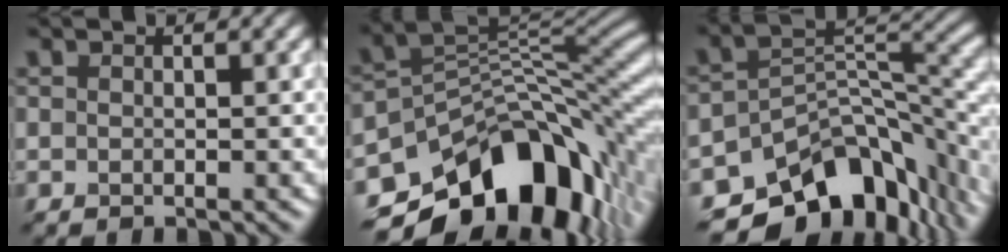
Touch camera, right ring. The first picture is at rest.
{"total": 13.5, "force": [-6.7, 8.1, 8.5], "torque": [-0.130, 0.005, -0.111]}
{"total": 11.9, "force": [-7.9, 6.5, 6.1], "torque": [-0.095, -0.007, -0.132]}